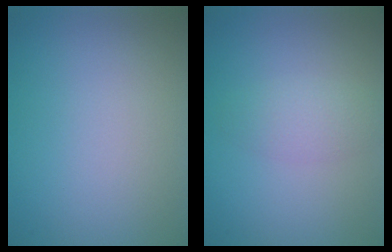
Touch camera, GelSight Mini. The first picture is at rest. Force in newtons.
{"total": 2.0, "press": 2.0, "slide": 0.2}